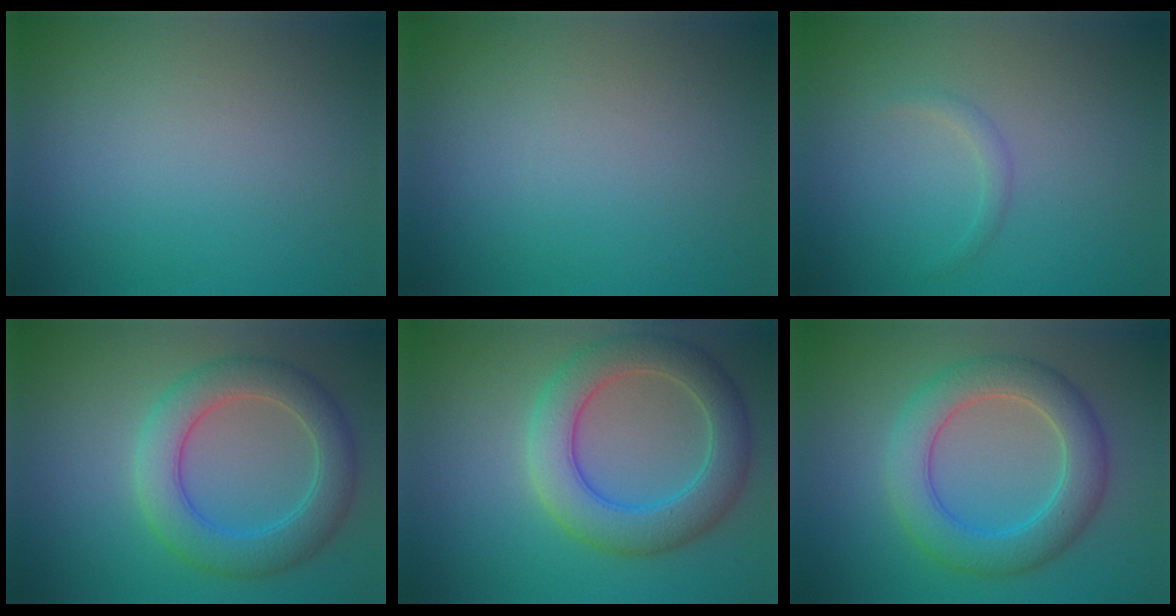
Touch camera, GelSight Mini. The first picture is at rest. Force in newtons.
{"total": 0.0}
{"total": 0.9, "press": 0.9, "slide": 0.0}
{"total": 5.4, "press": 5.3, "slide": 0.3}
{"total": 6.1, "press": 6.1, "slide": 0.4}
{"total": 5.8, "press": 5.8, "slide": 0.3}